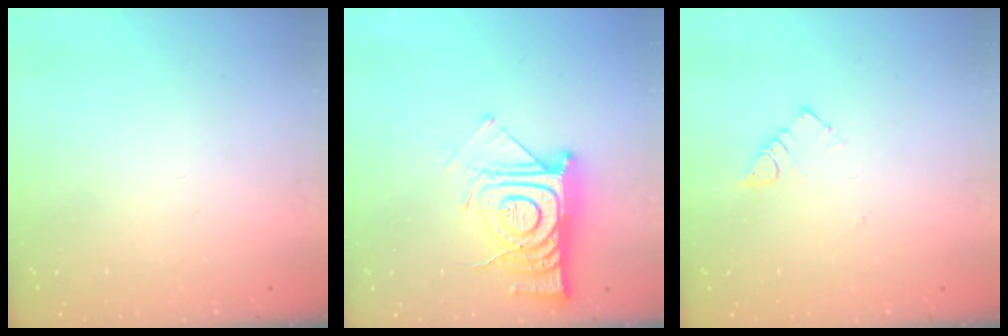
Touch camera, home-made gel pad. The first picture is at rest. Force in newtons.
{"total": 15.0, "press": 14.9, "slide": 1.3}
{"total": 3.6, "press": 3.6, "slide": 0.3}